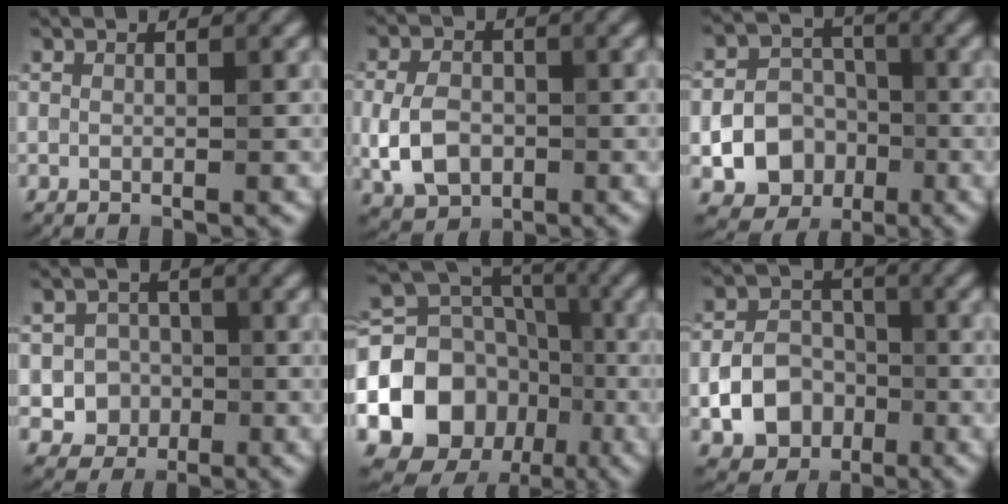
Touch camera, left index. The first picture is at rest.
{"total": 4.9, "force": [-0.9, 3.6, 3.2], "torque": [-0.069, -0.004, -0.020]}
{"total": 10.9, "force": [-3.4, 9.8, 3.4], "torque": [-0.048, -0.027, -0.066]}
{"total": 4.3, "force": [-1.2, 4.0, 1.1], "torque": [0.012, 0.002, -0.036]}
{"total": 12.6, "force": [-3.2, 10.6, 6.1], "torque": [-0.131, -0.004, -0.067]}
{"total": 5.6, "force": [-1.7, 4.5, 2.7], "torque": [-0.038, -0.004, -0.032]}